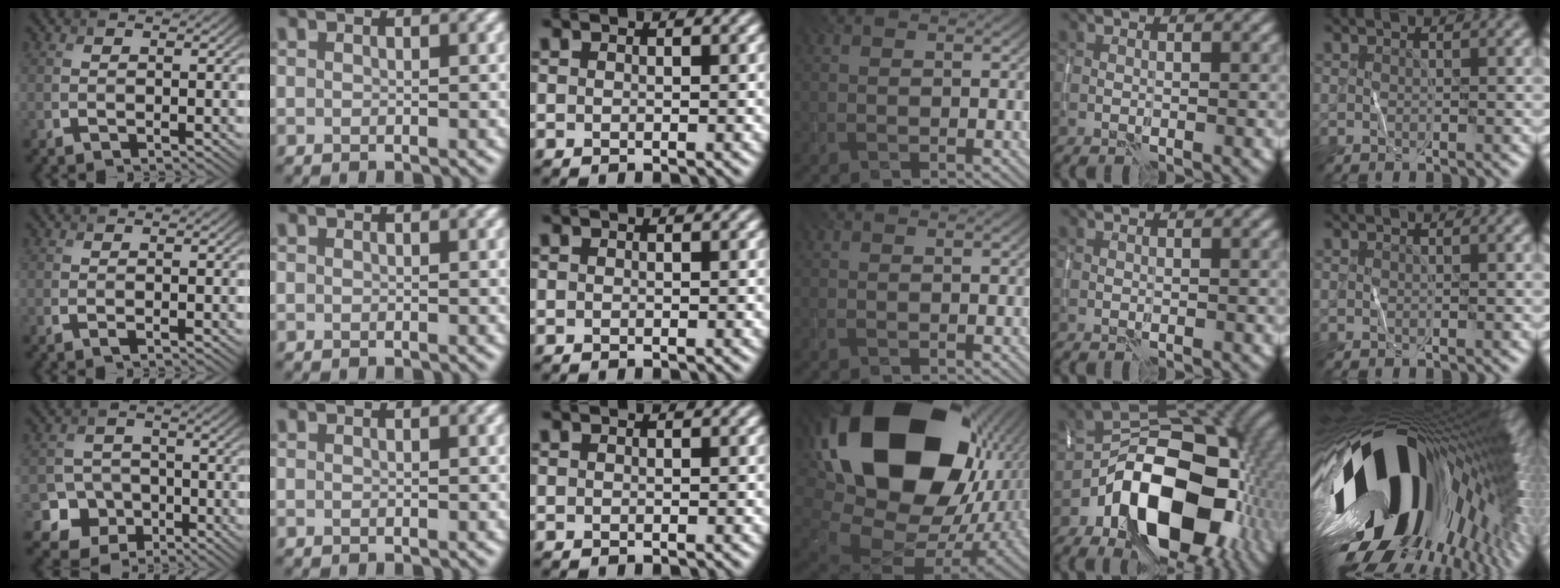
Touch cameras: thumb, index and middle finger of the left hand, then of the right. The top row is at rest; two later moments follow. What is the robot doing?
{"motion": "wipe", "object": "whiteboard"}